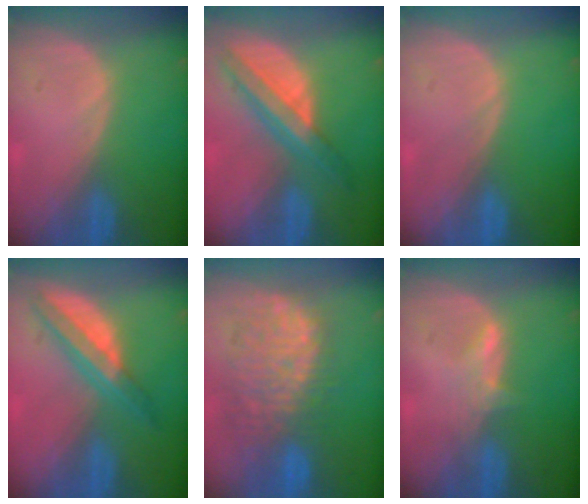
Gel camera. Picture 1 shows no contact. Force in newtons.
{"total": 8.0, "press": 6.8, "slide": 4.3}
{"total": 0.0}
{"total": 6.7, "press": 5.8, "slide": 3.3}
{"total": 11.0, "press": 10.1, "slide": 4.3}
{"total": 2.6, "press": 2.5, "slide": 0.3}